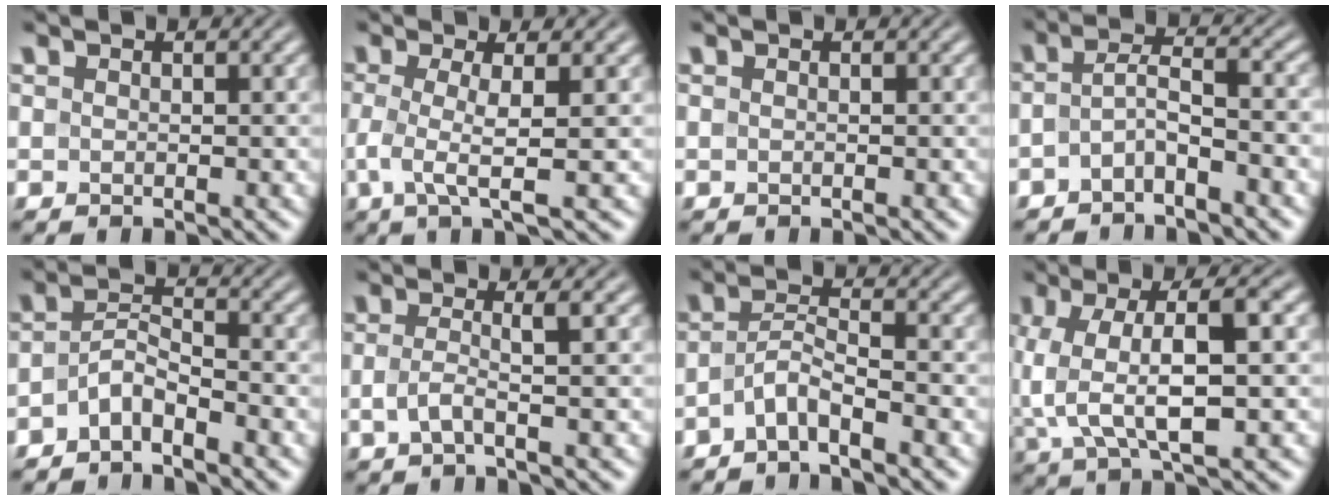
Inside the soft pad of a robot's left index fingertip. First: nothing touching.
{"total": 3.4, "force": [-0.4, 0.5, 3.4], "torque": [-0.072, -0.005, -0.009]}
{"total": 0.0}
{"total": 2.8, "force": [-1.6, 0.8, 2.2], "torque": [-0.046, 0.009, -0.038]}
{"total": 2.7, "force": [-2.1, 0.8, 1.5], "torque": [-0.031, 0.011, -0.047]}
{"total": 2.2, "force": [-0.3, 0.4, 2.2], "torque": [-0.045, -0.001, -0.009]}
{"total": 2.6, "force": [-2.0, 0.4, 1.7], "torque": [-0.036, 0.006, -0.046]}
{"total": 7.7, "force": [0.3, 2.8, 7.2], "torque": [-0.148, 0.010, 0.002]}